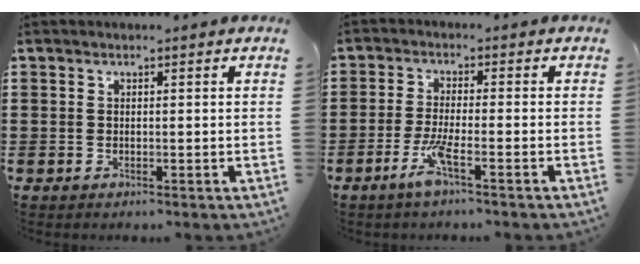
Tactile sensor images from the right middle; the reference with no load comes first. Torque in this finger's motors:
{"motor_torque": [0.28, -0.30, 0.28, 0.11]}